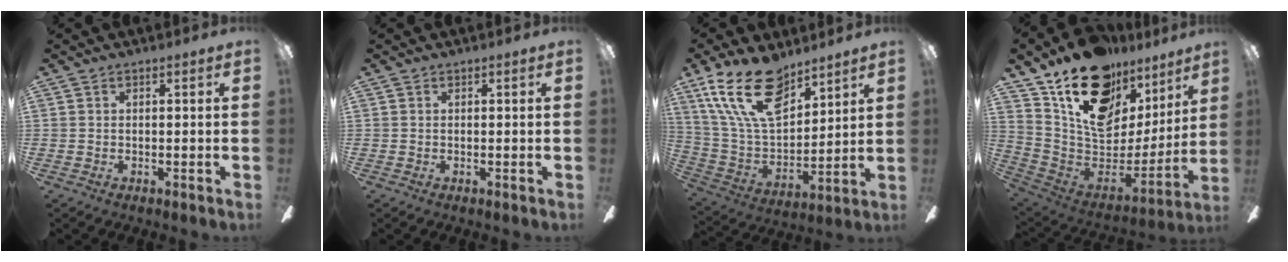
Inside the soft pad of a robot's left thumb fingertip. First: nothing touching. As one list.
[{"total": 0.0}, {"total": 21.1, "force": [13.0, 10.6, 12.7], "torque": [-0.263, -0.064, 0.235]}, {"total": 21.3, "force": [13.1, 12.7, 10.9], "torque": [-0.170, -0.086, 0.241]}]